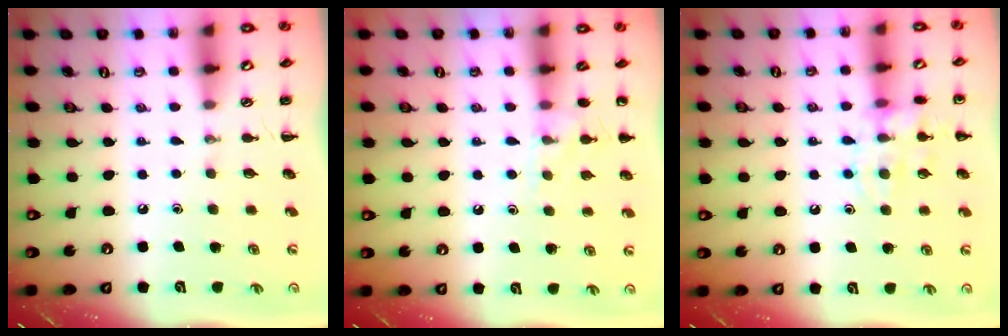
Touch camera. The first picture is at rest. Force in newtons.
{"total": 8.7, "press": 8.6, "slide": 1.2}
{"total": 11.4, "press": 11.4, "slide": 0.5}